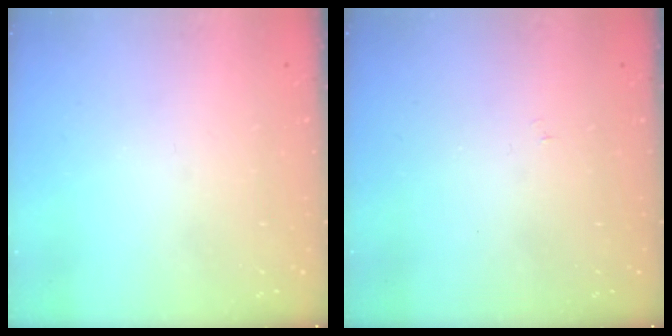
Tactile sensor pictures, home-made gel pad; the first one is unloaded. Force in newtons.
{"total": 3.0, "press": 3.0, "slide": 0.3}